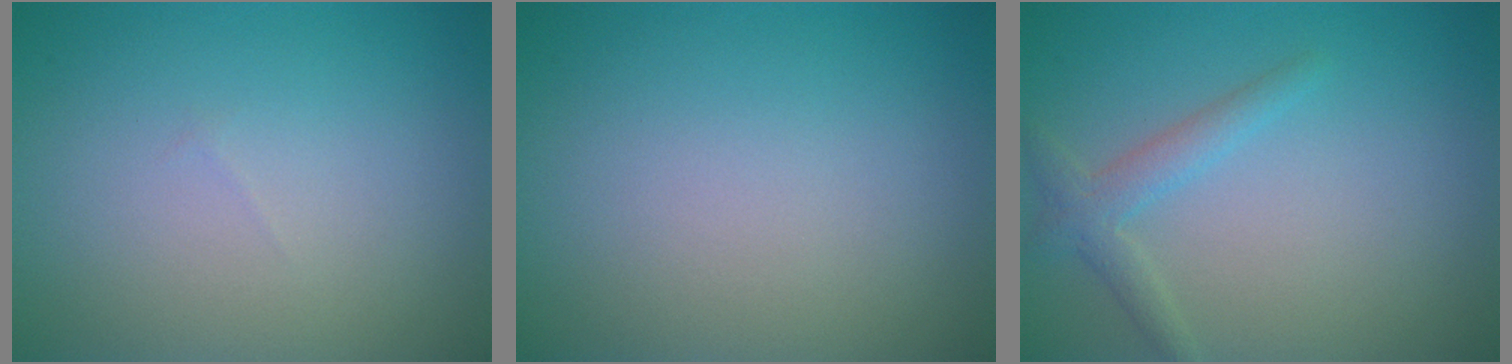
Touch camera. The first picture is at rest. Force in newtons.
{"total": 0.0}
{"total": 2.1, "press": 2.1, "slide": 0.1}